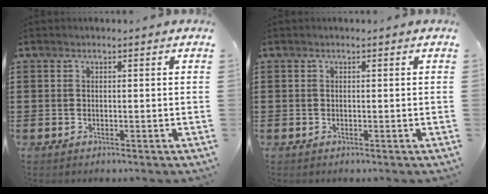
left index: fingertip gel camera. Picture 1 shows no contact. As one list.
[{"total": 0.0}]